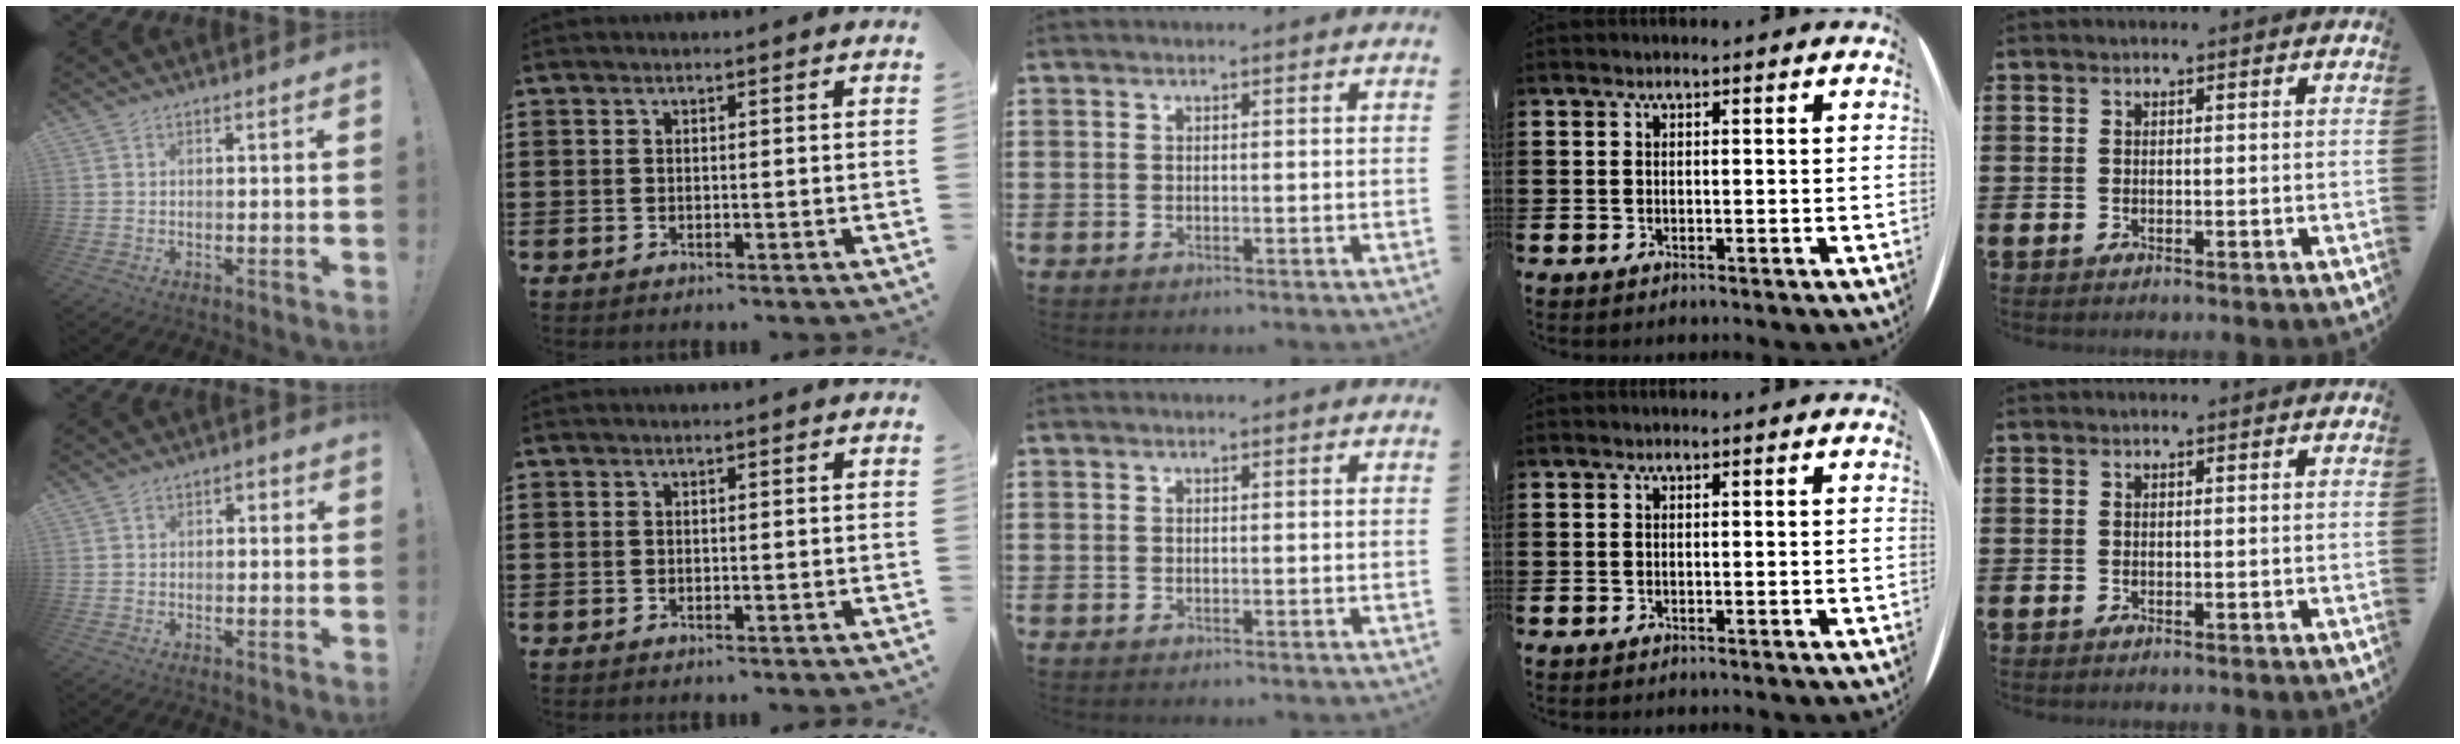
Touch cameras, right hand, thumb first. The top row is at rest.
{"thumb": {"total": 2.0, "force": [-1.3, 1.3, 0.9], "torque": [-0.008, 0.008, -0.026]}}